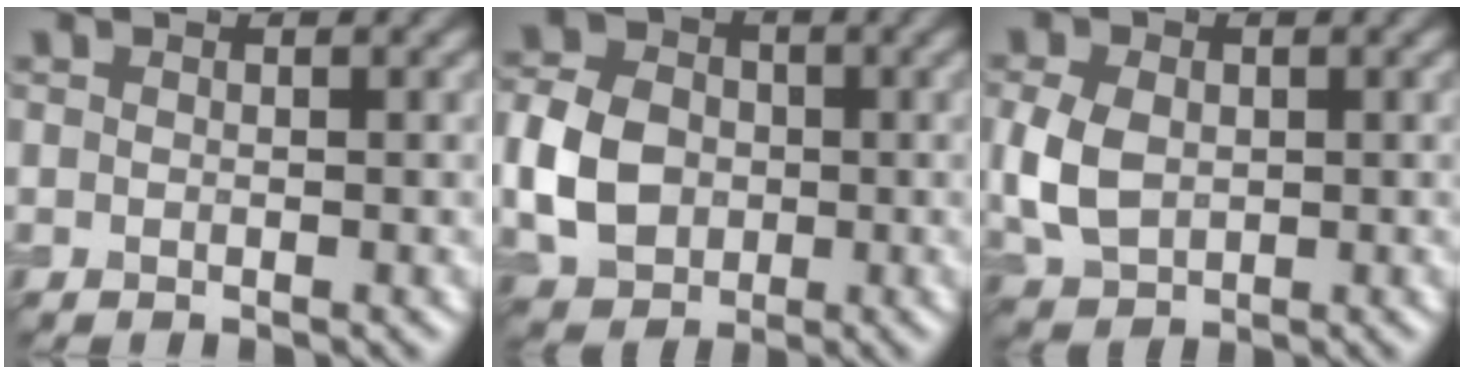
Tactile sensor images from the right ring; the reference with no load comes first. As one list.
[{"total": 6.3, "force": [-0.8, 5.1, 3.5], "torque": [-0.080, 0.003, -0.024]}, {"total": 4.6, "force": [0.1, 3.5, 3.0], "torque": [-0.075, -0.001, 0.003]}]